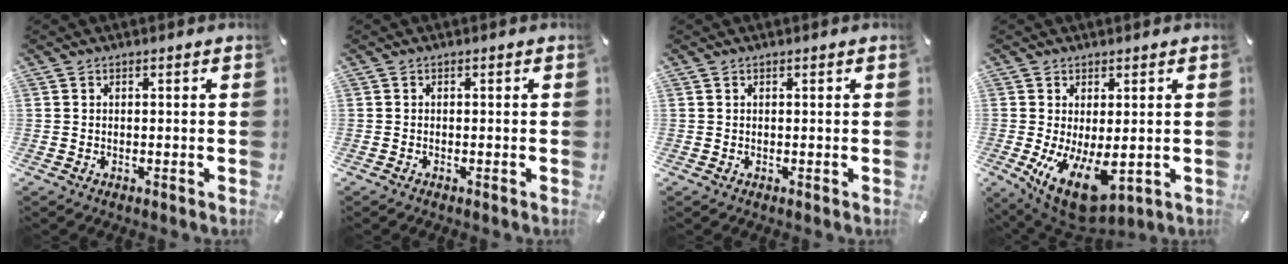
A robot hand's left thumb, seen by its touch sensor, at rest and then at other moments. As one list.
[{"total": 0.0}, {"total": 0.0}, {"total": 11.0, "force": [-2.3, 5.2, 9.4], "torque": [-0.158, -0.009, -0.025]}]